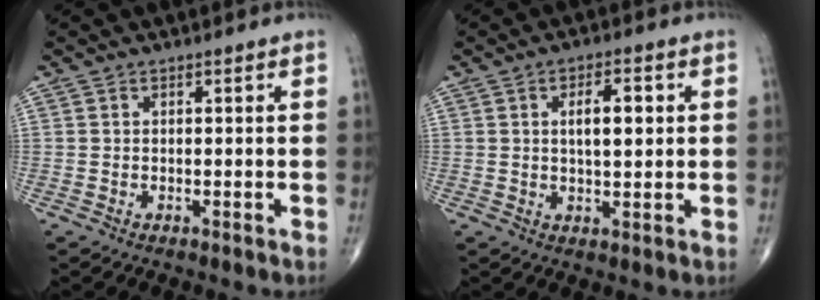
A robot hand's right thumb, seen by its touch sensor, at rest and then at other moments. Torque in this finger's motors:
{"motor_torque": [1.46, 2.99, 0.55, -0.15, 0.00]}